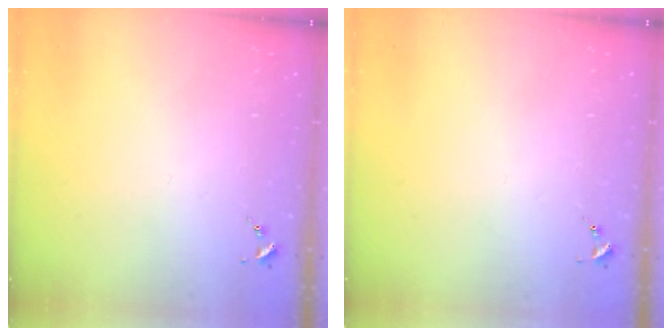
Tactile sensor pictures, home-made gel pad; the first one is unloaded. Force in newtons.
{"total": 0.0}